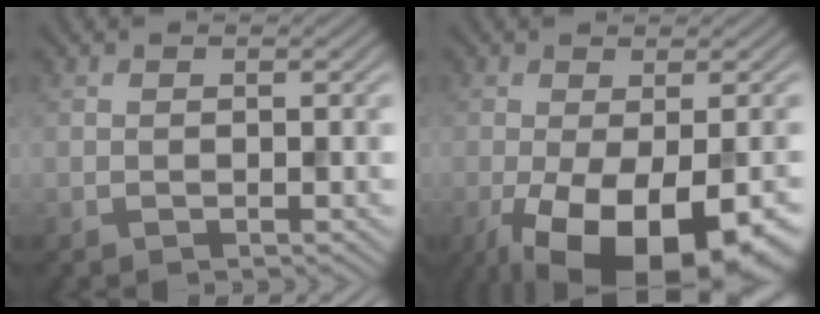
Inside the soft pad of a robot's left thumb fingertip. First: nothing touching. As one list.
[{"total": 14.4, "force": [-6.9, 6.0, 11.1], "torque": [-0.188, -0.044, -0.089]}]